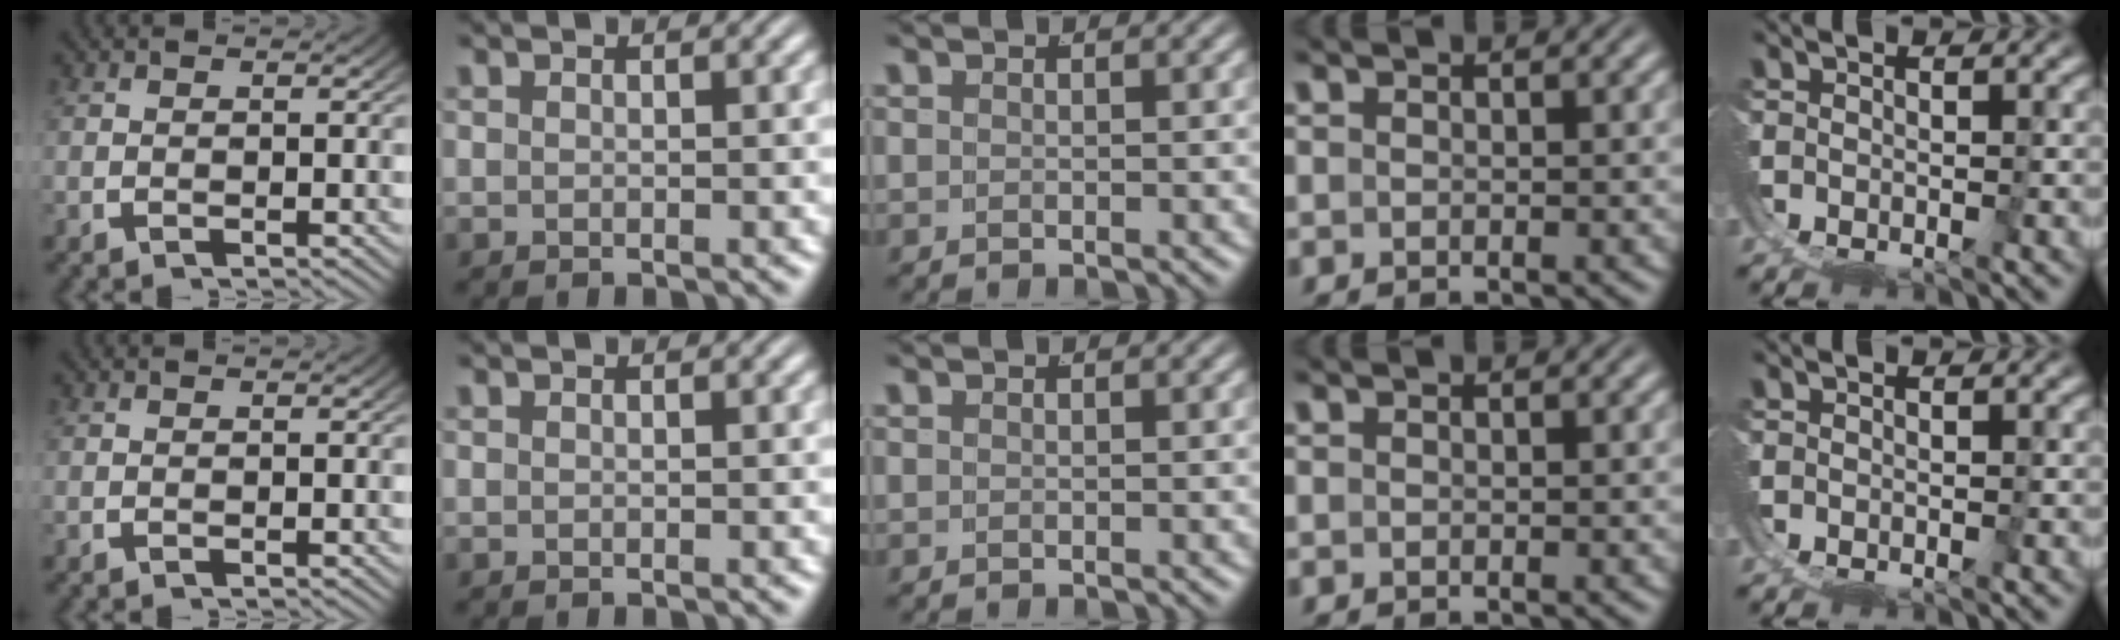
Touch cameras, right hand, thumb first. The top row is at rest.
{}